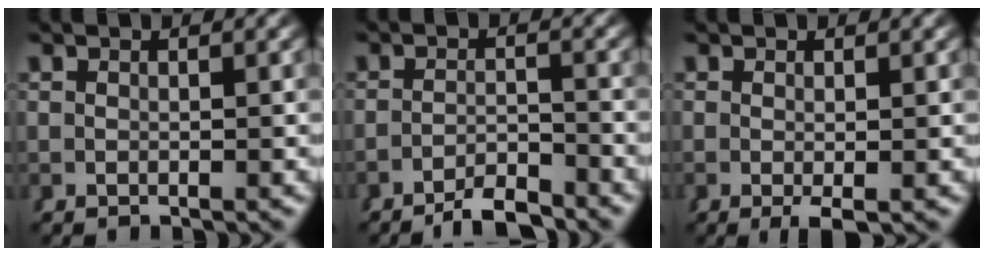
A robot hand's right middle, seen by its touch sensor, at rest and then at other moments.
{"total": 3.5, "force": [-3.3, 0.4, 1.2], "torque": [-0.008, 0.000, -0.057]}
{"total": 1.9, "force": [-0.7, 0.7, 1.6], "torque": [-0.031, -0.004, -0.007]}